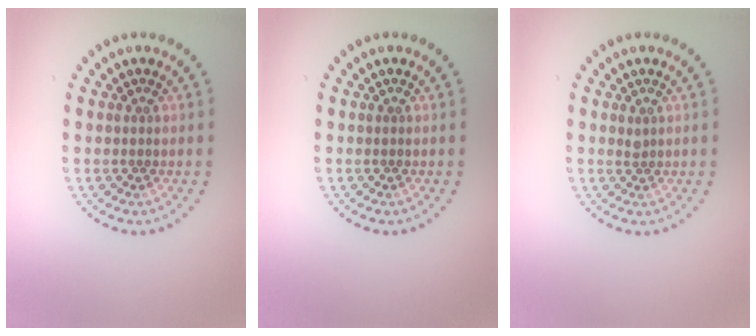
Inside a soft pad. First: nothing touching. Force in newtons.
{"total": 0.0}
{"total": 0.6, "press": 0.5, "slide": 0.4}